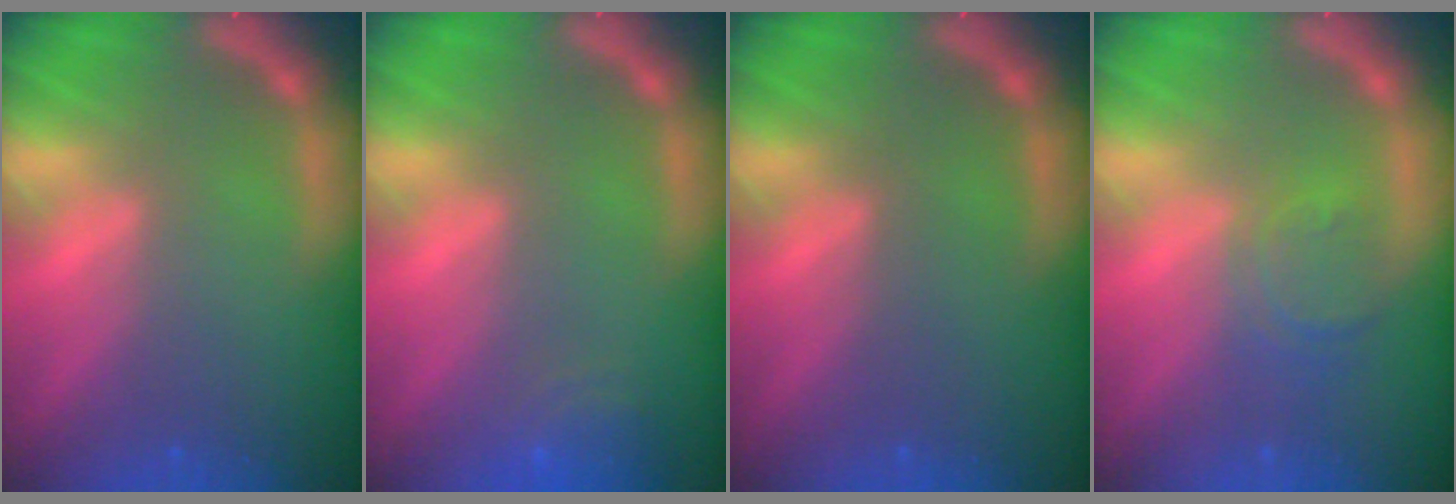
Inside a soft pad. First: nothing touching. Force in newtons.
{"total": 3.0}
{"total": 0.0}
{"total": 3.0}